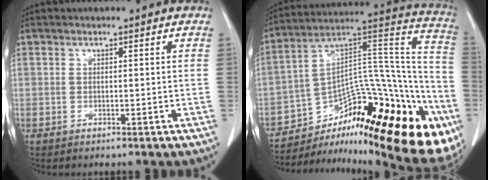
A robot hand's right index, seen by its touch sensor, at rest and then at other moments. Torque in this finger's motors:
{"motor_torque": [1.08, -1.06, 0.22, 0.02]}